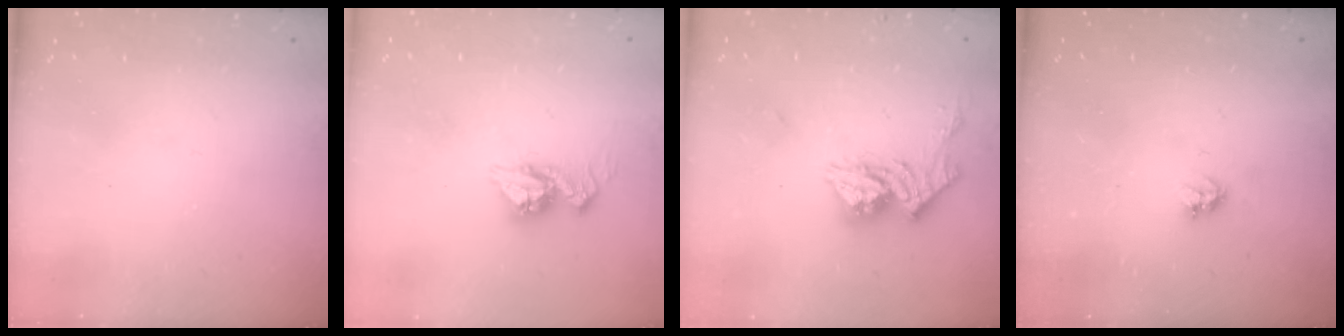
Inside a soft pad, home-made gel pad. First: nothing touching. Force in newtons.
{"total": 9.3, "press": 9.3, "slide": 0.6}
{"total": 11.7, "press": 11.7, "slide": 0.8}
{"total": 3.5, "press": 3.4, "slide": 0.5}